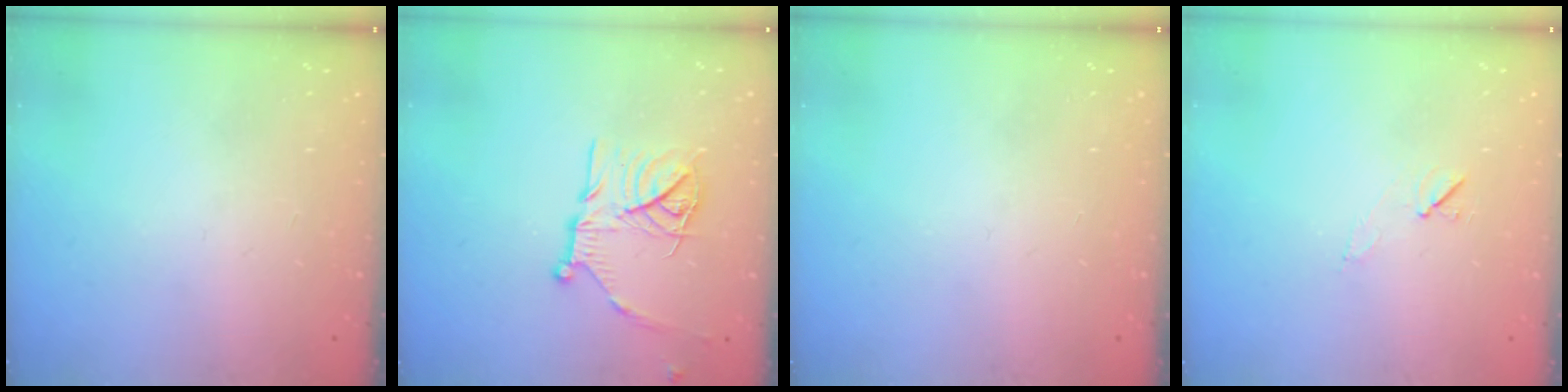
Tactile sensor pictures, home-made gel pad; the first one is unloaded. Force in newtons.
{"total": 17.1, "press": 17.0, "slide": 1.5}
{"total": 0.0}
{"total": 5.2, "press": 4.7, "slide": 2.1}